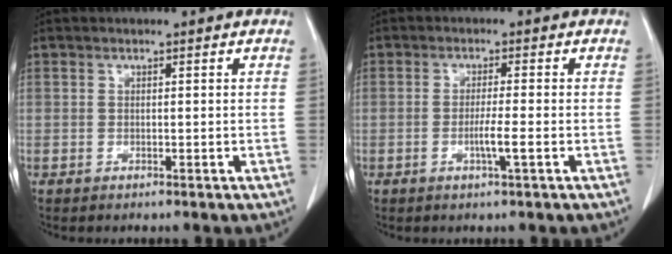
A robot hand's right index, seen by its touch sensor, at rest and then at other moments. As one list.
[{"total": 3.0, "force": [-0.9, -0.3, 2.8], "torque": [-0.052, -0.004, -0.018]}]